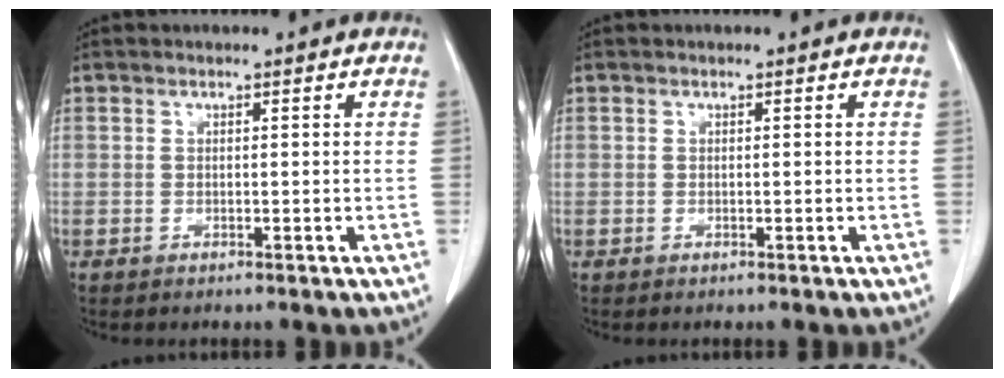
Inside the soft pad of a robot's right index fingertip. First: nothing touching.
{"total": 0.0}